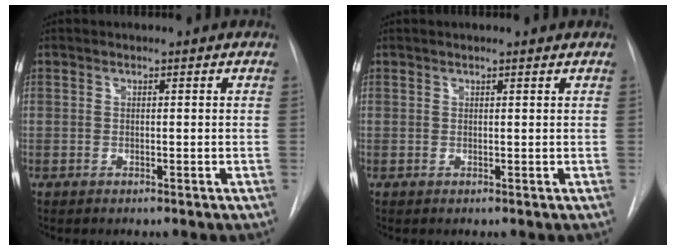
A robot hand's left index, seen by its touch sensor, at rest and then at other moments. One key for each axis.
{"total": 1.5, "fx": 1.4, "fy": 0.0, "fz": 0.6, "tx": -0.011, "ty": 0.009, "tz": 0.016}